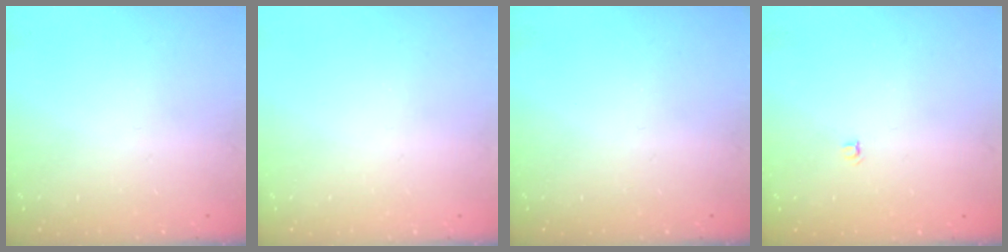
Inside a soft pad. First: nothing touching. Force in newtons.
{"total": 0.0}
{"total": 0.0}
{"total": 3.4, "press": 3.4, "slide": 0.3}